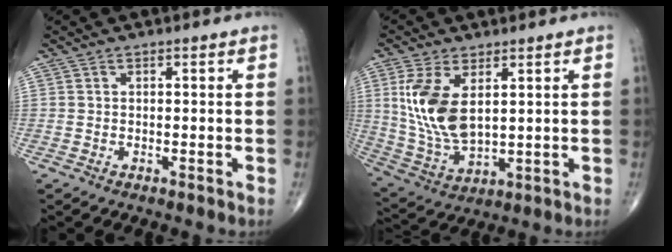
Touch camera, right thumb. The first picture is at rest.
{"total": 12.8, "force": [3.3, 6.6, 10.5], "torque": [-0.218, -0.015, 0.082]}